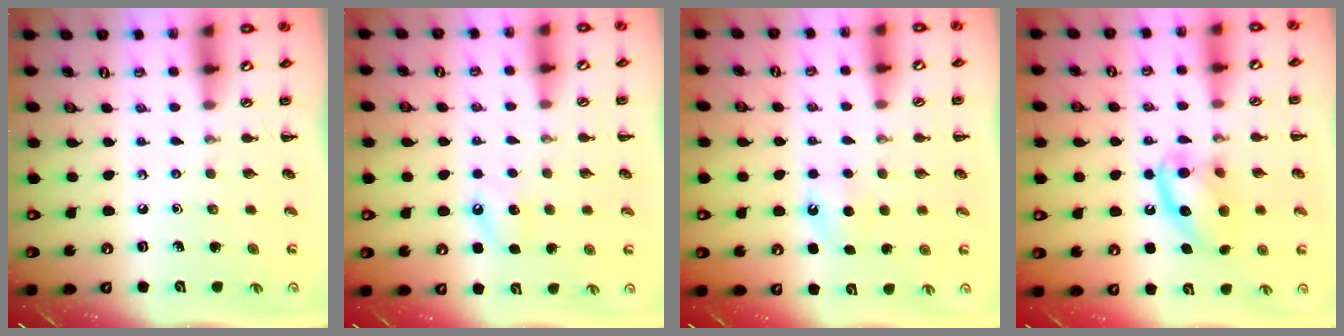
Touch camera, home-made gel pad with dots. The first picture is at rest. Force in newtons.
{"total": 6.0, "press": 5.7, "slide": 1.6}
{"total": 5.1, "press": 4.9, "slide": 1.3}
{"total": 13.5, "press": 13.3, "slide": 1.9}